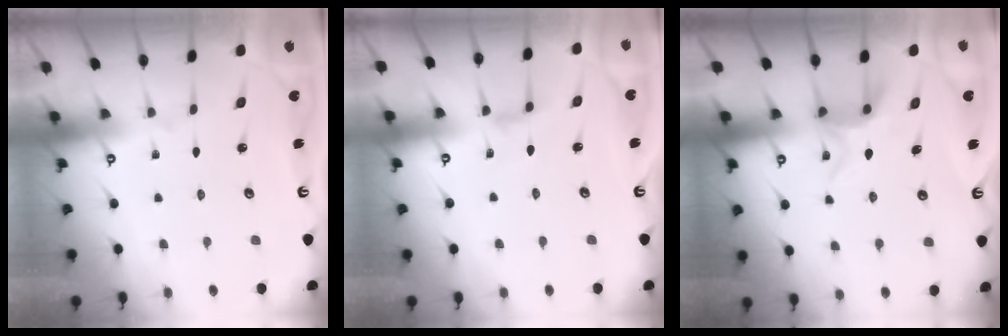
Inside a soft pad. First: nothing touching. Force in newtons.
{"total": 3.0, "press": 2.9, "slide": 0.5}
{"total": 6.4, "press": 6.4, "slide": 0.1}